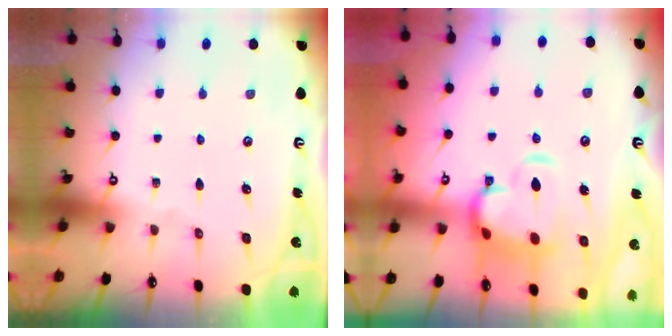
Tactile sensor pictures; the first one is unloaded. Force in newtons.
{"total": 7.1, "press": 6.9, "slide": 1.8}